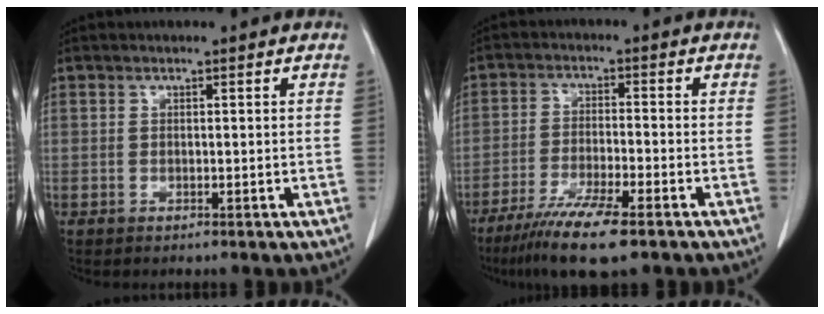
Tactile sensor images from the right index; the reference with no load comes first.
{"total": 9.8, "force": [-6.8, 0.6, 7.0], "torque": [-0.124, -0.026, -0.113]}